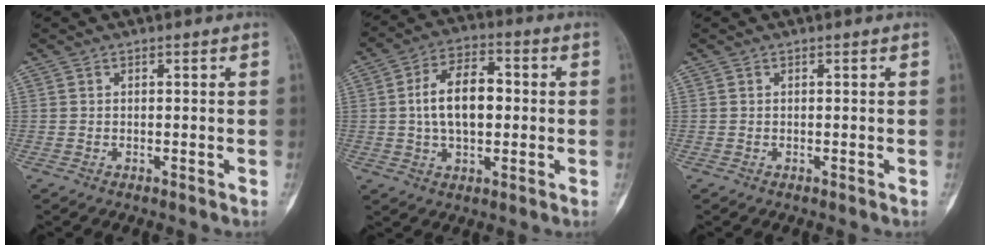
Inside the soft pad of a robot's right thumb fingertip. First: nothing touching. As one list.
[{"total": 11.3, "force": [0.4, 6.5, 9.2], "torque": [-0.147, 0.018, 0.003]}, {"total": 0.0}]